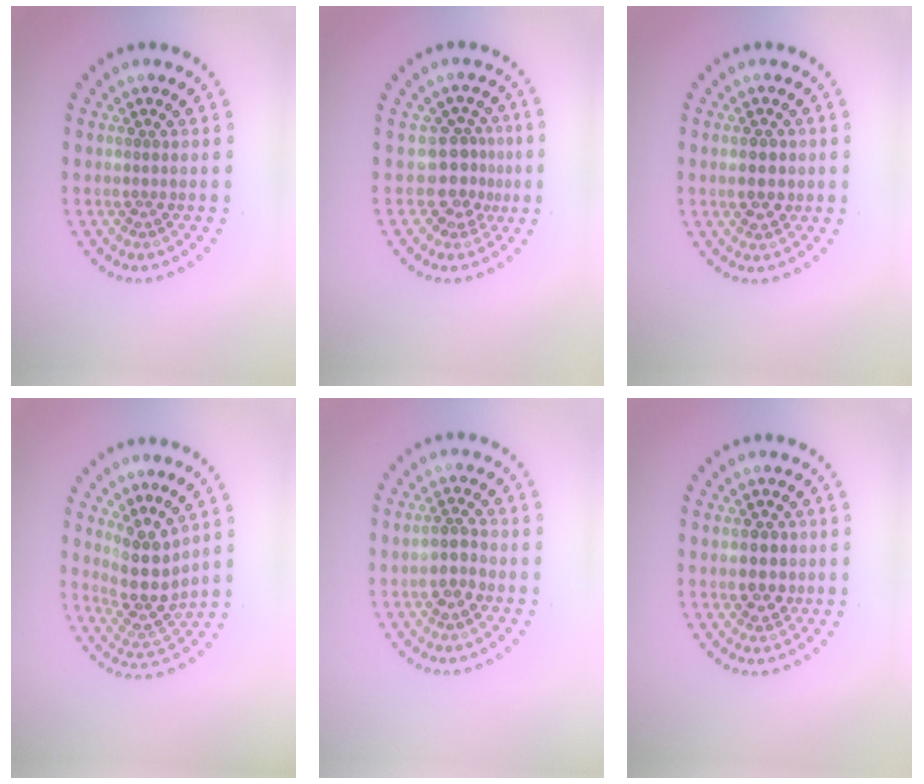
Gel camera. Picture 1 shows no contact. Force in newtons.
{"total": 3.2, "press": 2.3, "slide": 2.1}
{"total": 2.3, "press": 2.3, "slide": 0.1}
{"total": 4.1, "press": 3.4, "slide": 2.4}
{"total": 2.5, "press": 2.4, "slide": 0.4}
{"total": 3.3, "press": 3.3, "slide": 0.2}